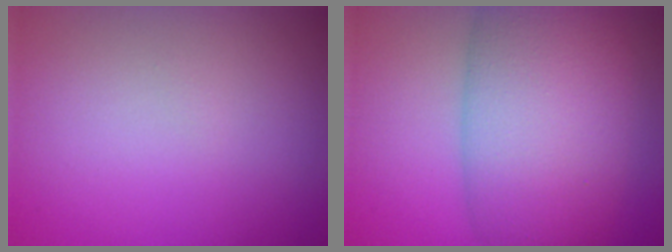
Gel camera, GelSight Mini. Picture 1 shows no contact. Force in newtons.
{"total": 11.0, "press": 11.0, "slide": 0.1}